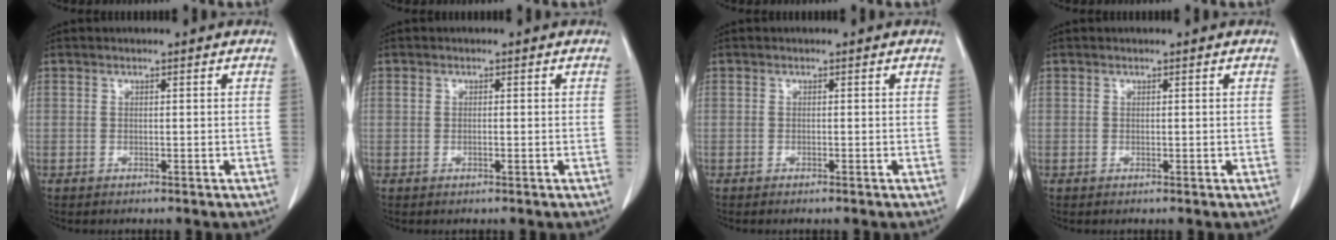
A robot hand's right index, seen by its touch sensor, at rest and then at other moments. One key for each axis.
{"total": 0.9, "fx": 0.0, "fy": 0.4, "fz": 0.8, "tx": -0.020, "ty": 0.004, "tz": 0.002}
{"total": 0.5, "fx": -0.4, "fy": 0.0, "fz": 0.3, "tx": -0.010, "ty": -0.001, "tz": -0.006}
{"total": 0.0}